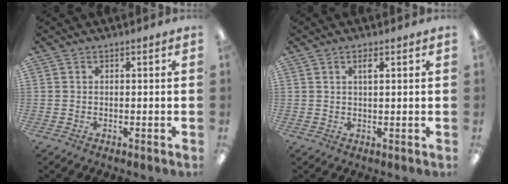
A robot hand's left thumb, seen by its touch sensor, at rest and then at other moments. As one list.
[{"total": 2.2, "force": [1.2, 0.6, 1.8], "torque": [-0.031, -0.001, 0.018]}]